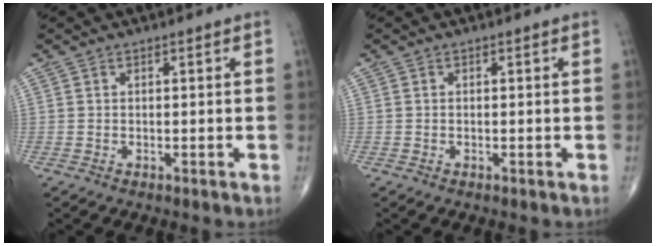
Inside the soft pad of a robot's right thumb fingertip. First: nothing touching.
{"total": 0.0}